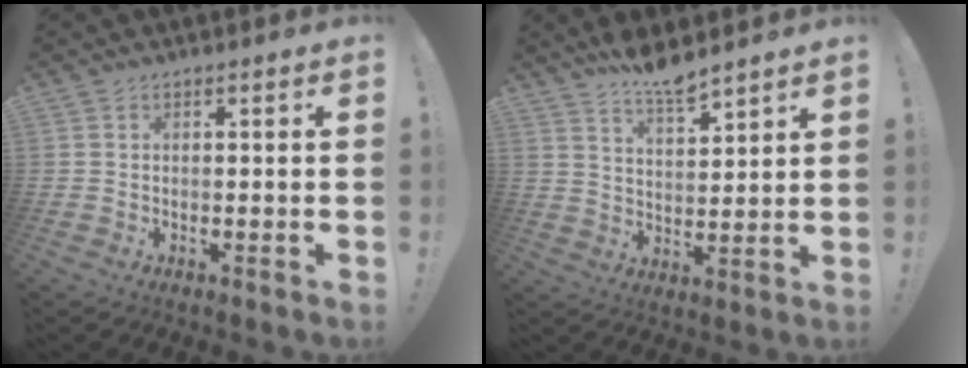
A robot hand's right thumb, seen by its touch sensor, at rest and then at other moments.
{"total": 7.5, "force": [6.8, 0.7, 3.1], "torque": [-0.057, -0.049, 0.120]}